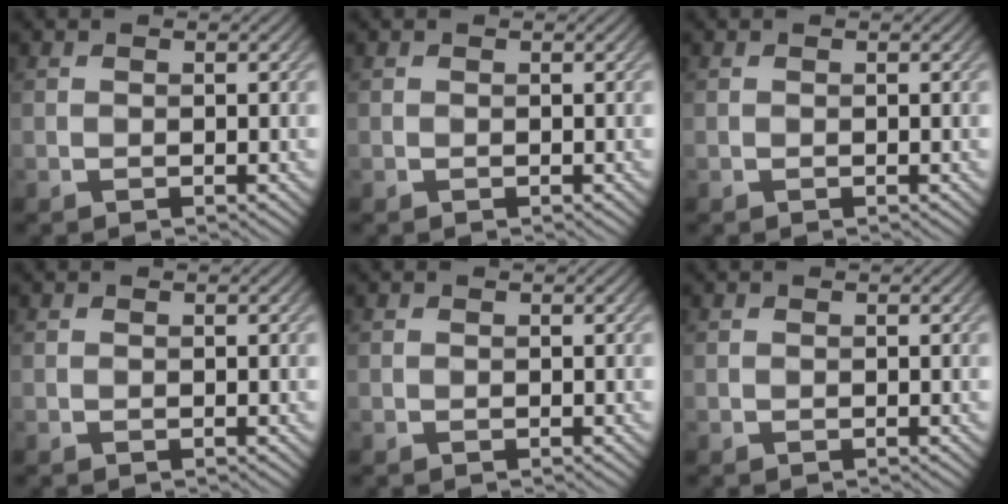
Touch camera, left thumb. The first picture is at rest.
{"total": 0.0}
{"total": 0.0}
{"total": 0.0}
{"total": 0.0}
{"total": 0.0}